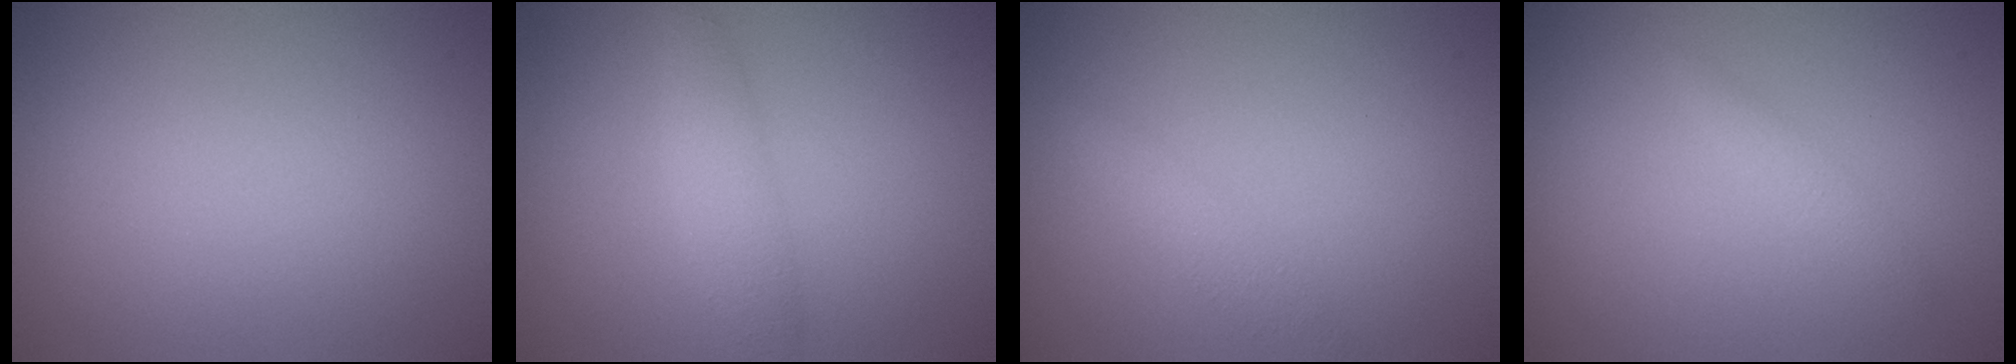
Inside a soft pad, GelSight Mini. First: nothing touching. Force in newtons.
{"total": 2.5, "press": 2.5, "slide": 0.1}
{"total": 1.6, "press": 1.6, "slide": 0.1}
{"total": 0.9, "press": 0.9, "slide": 0.0}